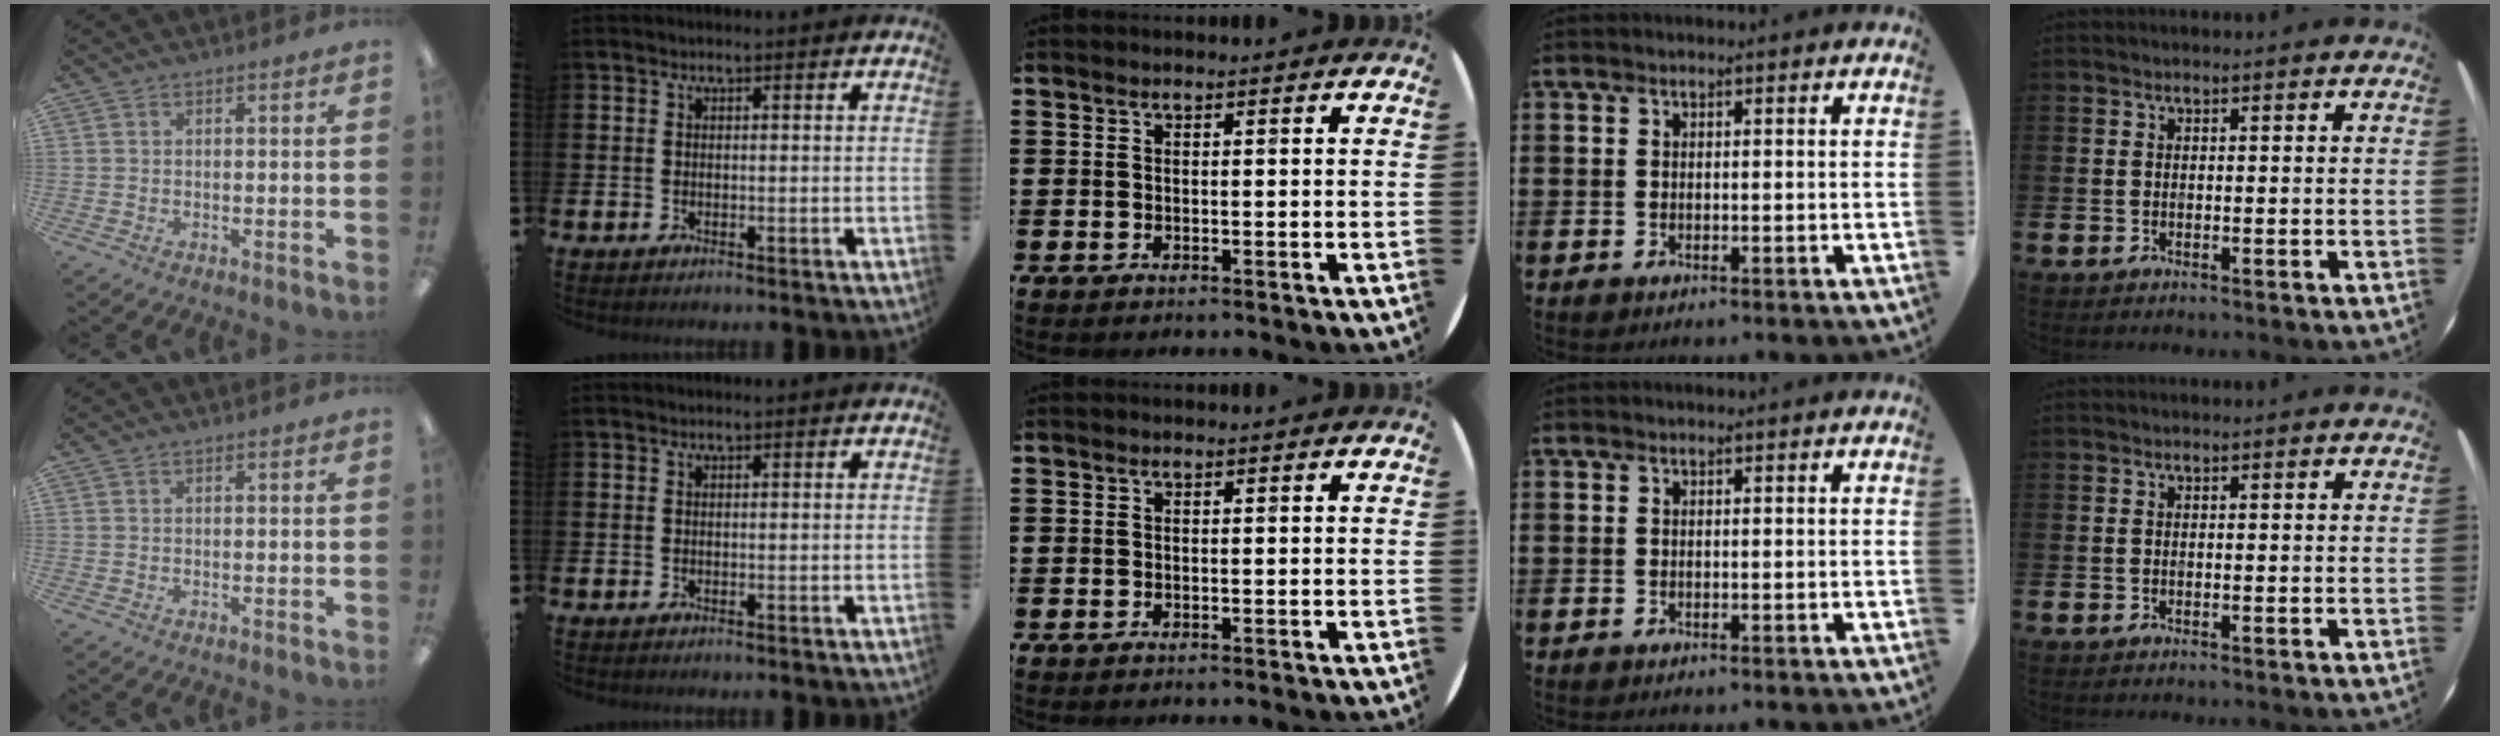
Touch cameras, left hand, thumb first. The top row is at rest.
{}